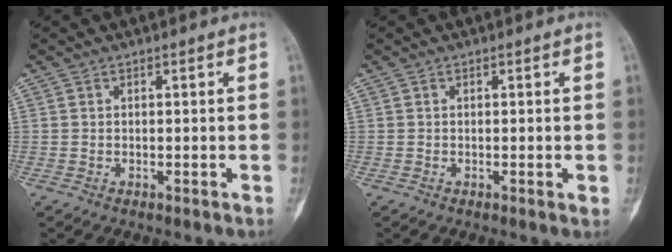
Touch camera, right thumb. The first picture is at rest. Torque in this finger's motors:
{"motor_torque": [-0.17, 0.12, -0.01, -0.15, 0.03]}